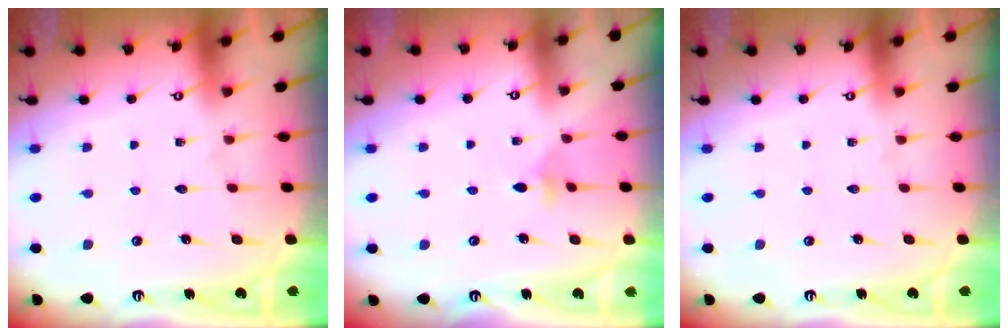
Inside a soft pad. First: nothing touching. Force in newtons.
{"total": 3.3, "press": 3.2, "slide": 0.6}
{"total": 0.0}